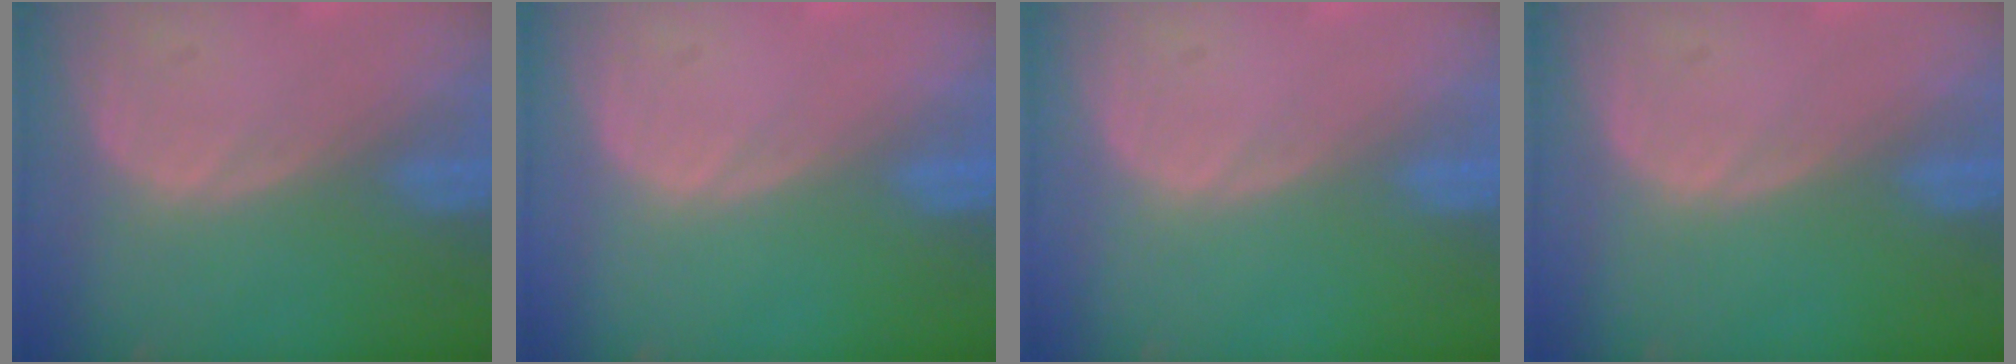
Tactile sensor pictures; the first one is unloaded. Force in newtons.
{"total": 0.0}
{"total": 0.0}
{"total": 0.0}